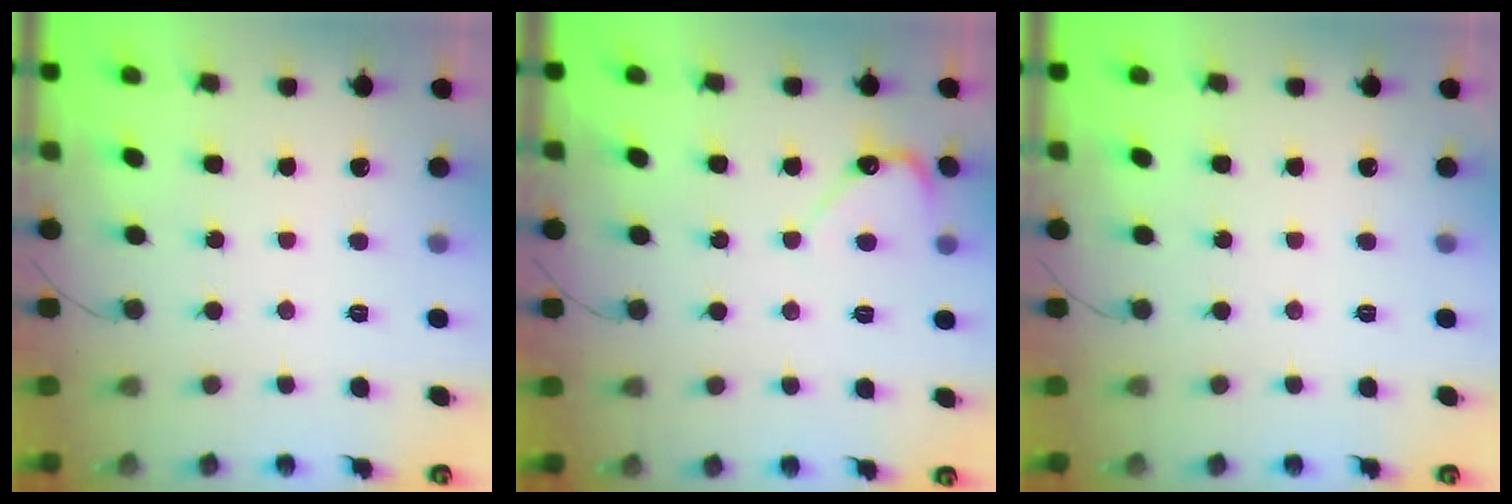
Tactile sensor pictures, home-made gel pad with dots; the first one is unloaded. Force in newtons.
{"total": 4.5, "press": 4.5, "slide": 0.5}
{"total": 0.0}